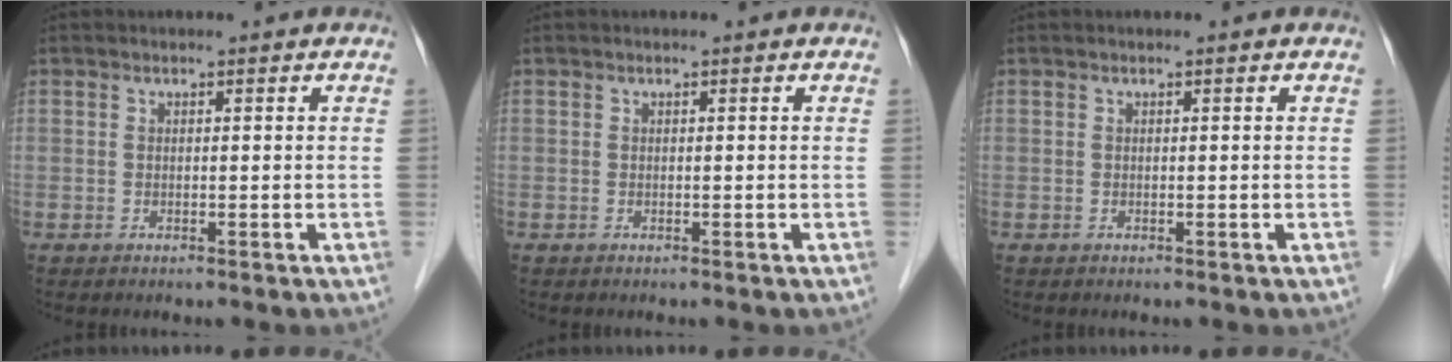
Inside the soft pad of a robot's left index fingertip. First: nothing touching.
{"total": 0.0}
{"total": 0.0}